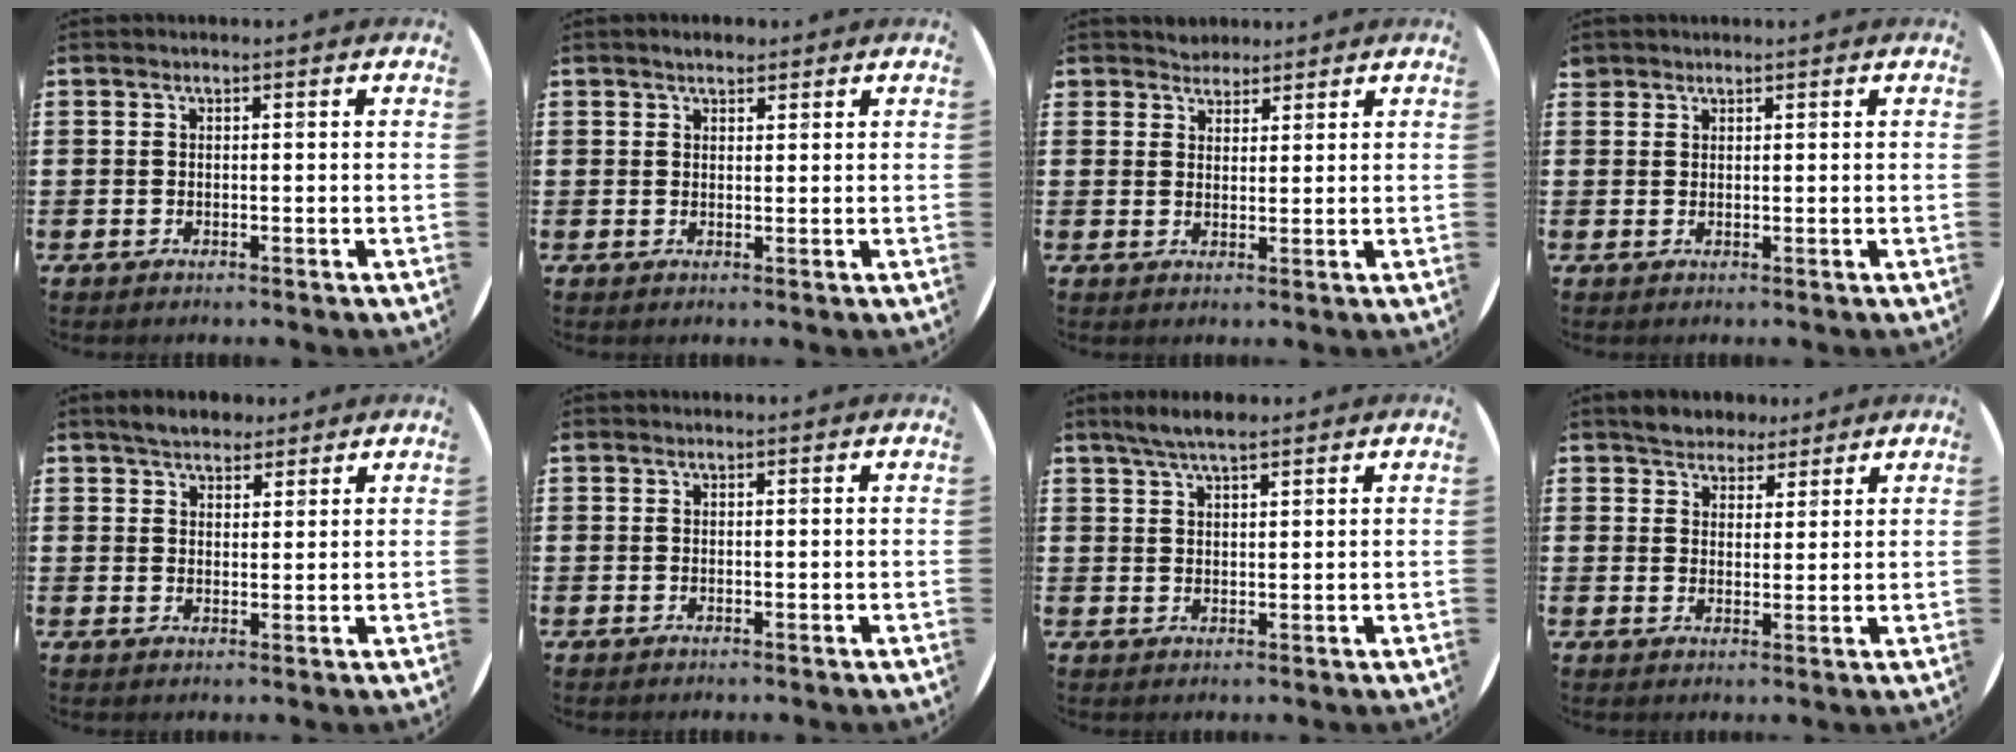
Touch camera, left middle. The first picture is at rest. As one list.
[{"total": 1.6, "force": [1.4, 0.6, 0.4], "torque": [-0.001, 0.001, 0.024]}, {"total": 2.6, "force": [2.5, 0.8, -0.3], "torque": [0.001, 0.000, 0.049]}, {"total": 1.0, "force": [1.0, 0.4, -0.1], "torque": [0.000, 0.001, 0.019]}, {"total": 3.7, "force": [3.4, 1.3, 0.7], "torque": [-0.015, -0.004, 0.063]}, {"total": 0.0}, {"total": 4.0, "force": [3.3, 0.8, 2.1], "torque": [-0.046, 0.002, 0.060]}, {"total": 3.8, "force": [3.4, 1.7, -0.1], "torque": [-0.011, 0.000, 0.065]}]